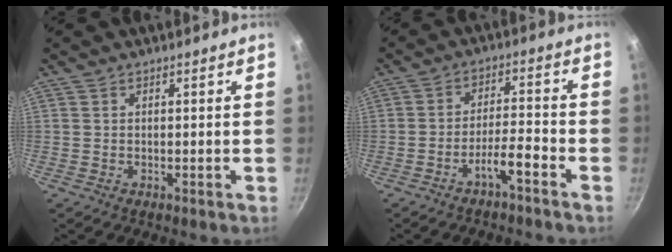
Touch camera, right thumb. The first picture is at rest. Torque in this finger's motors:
{"motor_torque": [0.07, -0.19, 0.86, -0.43, -0.02]}